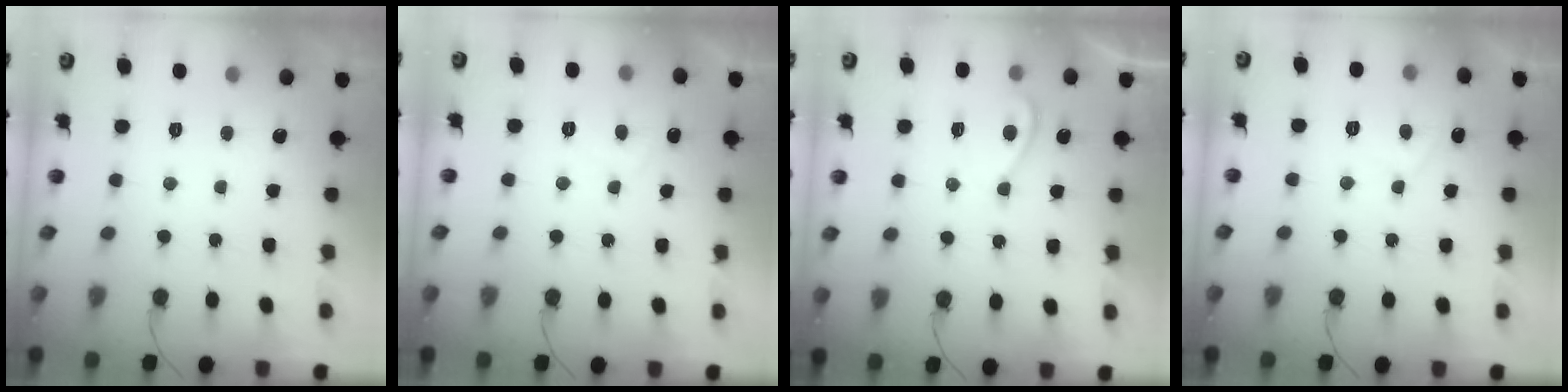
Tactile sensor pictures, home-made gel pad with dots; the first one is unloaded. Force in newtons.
{"total": 2.9, "press": 2.8, "slide": 0.8}
{"total": 4.7, "press": 4.7, "slide": 0.6}
{"total": 2.8, "press": 2.7, "slide": 0.6}